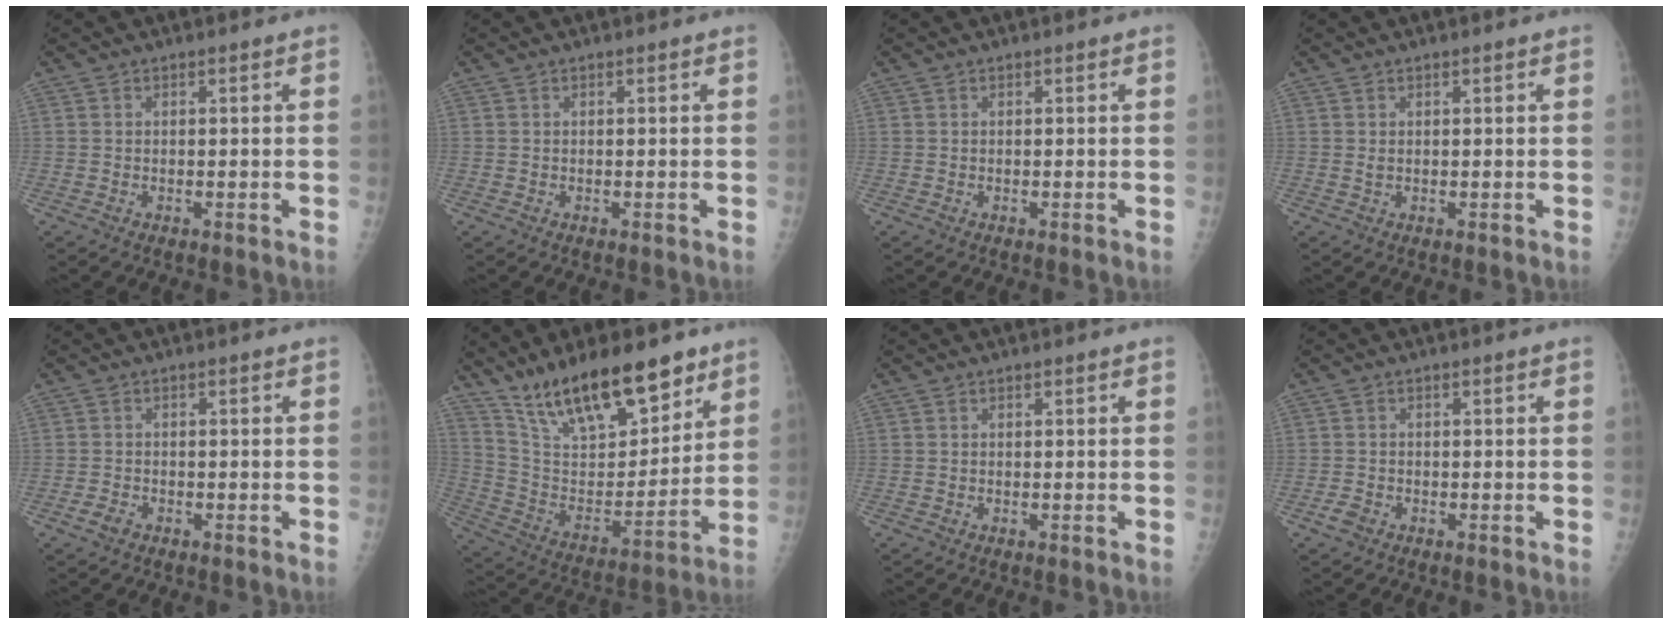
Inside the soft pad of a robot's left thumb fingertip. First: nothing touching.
{"total": 0.0}
{"total": 0.0}
{"total": 0.8, "force": [0.4, 0.4, 0.6], "torque": [-0.007, -0.002, 0.008]}
{"total": 1.9, "force": [-1.1, 1.2, 0.9], "torque": [-0.018, 0.002, -0.020]}
{"total": 21.6, "force": [15.3, 8.2, 12.9], "torque": [-0.172, -0.066, 0.274]}
{"total": 0.0}
{"total": 1.7, "force": [-1.0, 1.2, 0.8], "torque": [-0.016, 0.001, -0.018]}